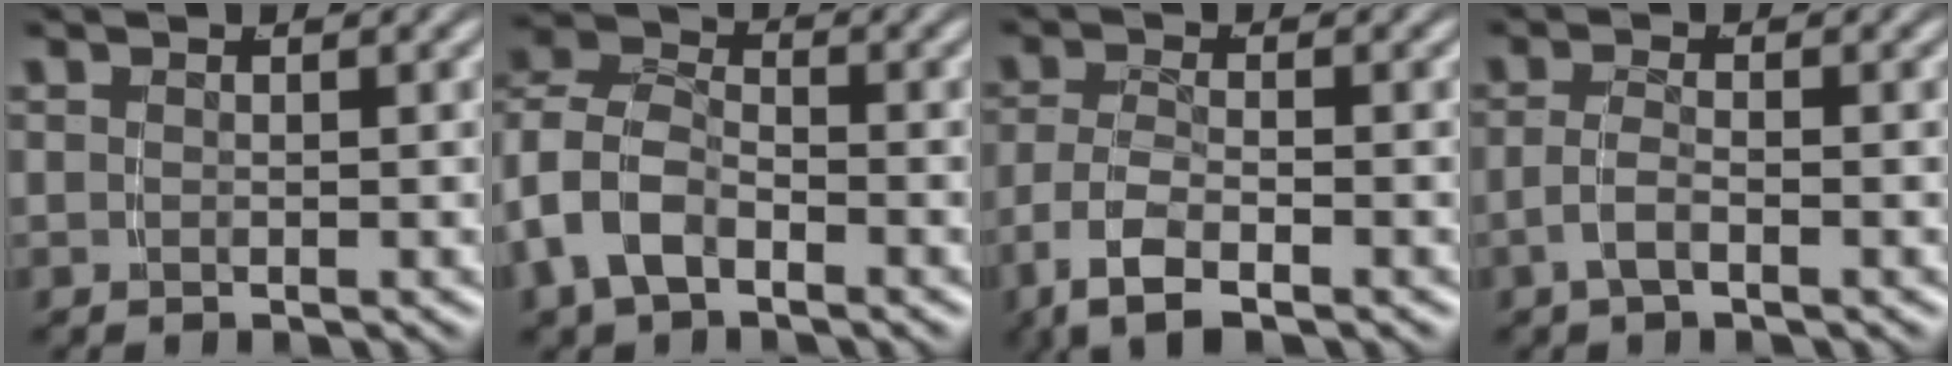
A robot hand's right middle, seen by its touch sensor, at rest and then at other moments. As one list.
[{"total": 8.6, "force": [-1.2, 7.5, 4.0], "torque": [-0.121, -0.022, -0.026]}, {"total": 4.9, "force": [-2.2, 2.6, 3.5], "torque": [-0.082, -0.019, -0.027]}, {"total": 2.1, "force": [-1.2, 0.5, 1.7], "torque": [-0.037, -0.007, -0.020]}]